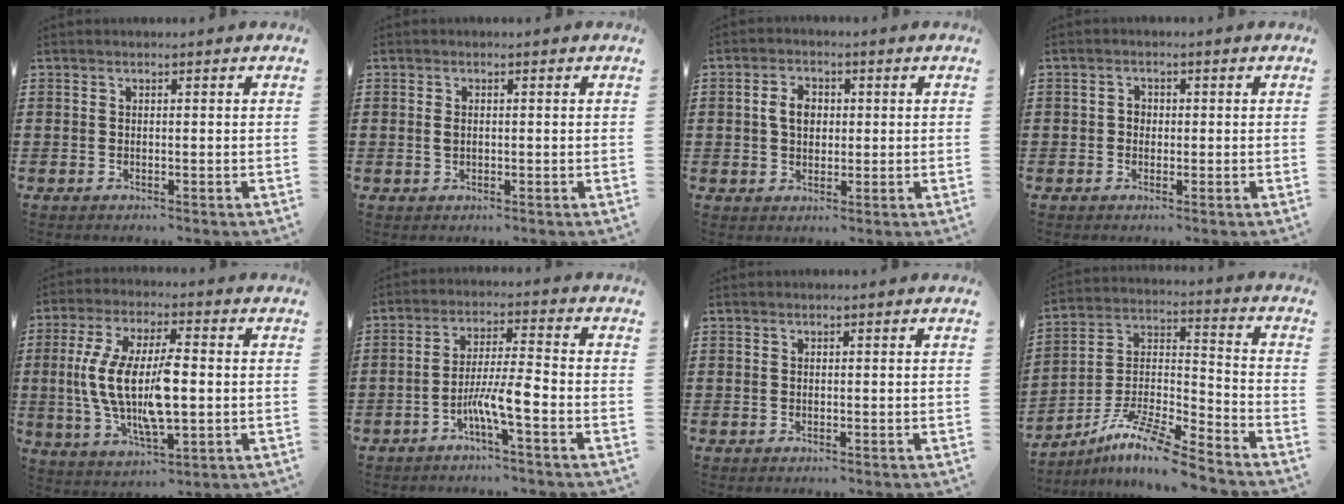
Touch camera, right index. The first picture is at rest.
{"total": 1.3, "force": [0.0, 0.6, 1.2], "torque": [-0.027, 0.001, 0.000]}
{"total": 3.9, "force": [0.3, 2.7, 2.8], "torque": [-0.063, 0.014, 0.004]}
{"total": 1.4, "force": [-0.3, 1.2, 0.6], "torque": [-0.015, 0.004, -0.007]}
{"total": 13.5, "force": [-0.6, 4.9, 12.6], "torque": [-0.281, -0.021, -0.017]}
{"total": 7.1, "force": [-3.4, 0.6, 6.2], "torque": [-0.125, -0.008, -0.066]}
{"total": 0.0}
{"total": 10.1, "force": [-8.6, 1.0, 5.3], "torque": [-0.104, 0.010, -0.173]}